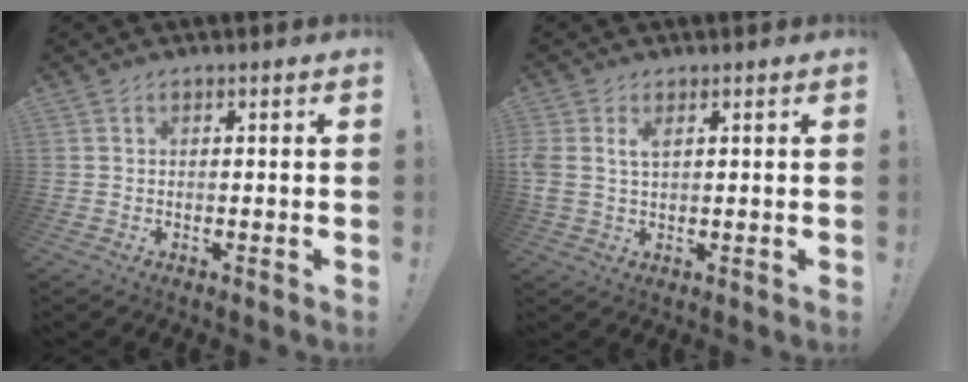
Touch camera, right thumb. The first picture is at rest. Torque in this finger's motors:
{"motor_torque": [0.07, 0.07, -0.02, 0.06, 0.04]}